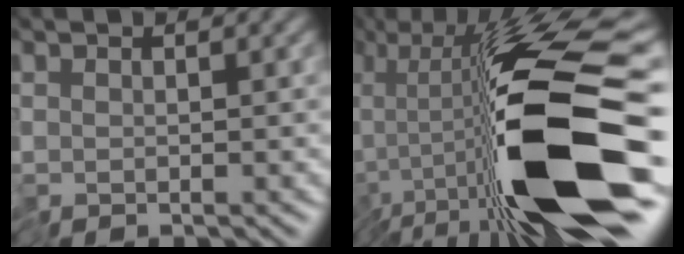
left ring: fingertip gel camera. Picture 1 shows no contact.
{"total": 15.9, "force": [-6.0, 3.6, 14.3], "torque": [-0.243, 0.007, -0.114]}